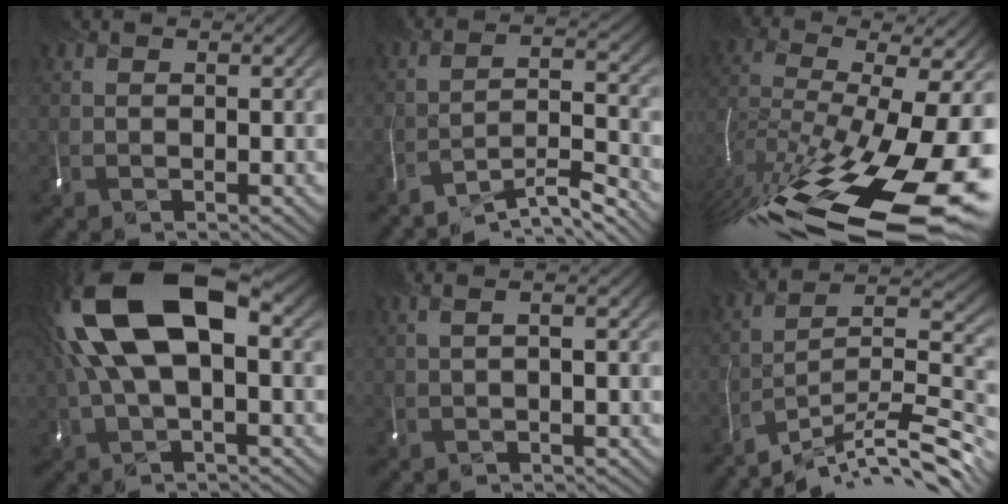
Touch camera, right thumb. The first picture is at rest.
{"total": 7.2, "force": [-6.7, 0.2, 2.6], "torque": [-0.024, 0.006, -0.123]}
{"total": 18.2, "force": [-11.0, 6.2, 13.2], "torque": [-0.253, -0.040, -0.166]}
{"total": 13.5, "force": [2.4, 6.7, 11.5], "torque": [-0.255, 0.011, 0.040]}
{"total": 0.8, "force": [0.0, -0.5, 0.7], "torque": [0.008, 0.002, -0.013]}
{"total": 11.8, "force": [-10.2, 1.1, 5.9], "torque": [-0.081, 0.011, -0.175]}